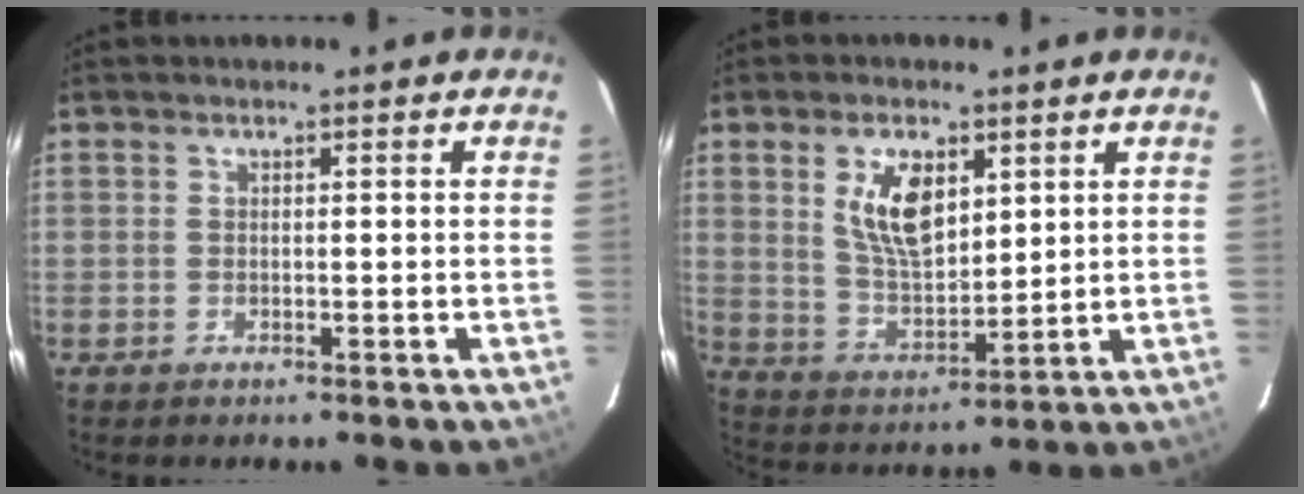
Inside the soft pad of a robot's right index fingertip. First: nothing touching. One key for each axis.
{"total": 10.3, "fx": 4.0, "fy": 5.2, "fz": 7.9, "tx": -0.147, "ty": 0.004, "tz": 0.088}